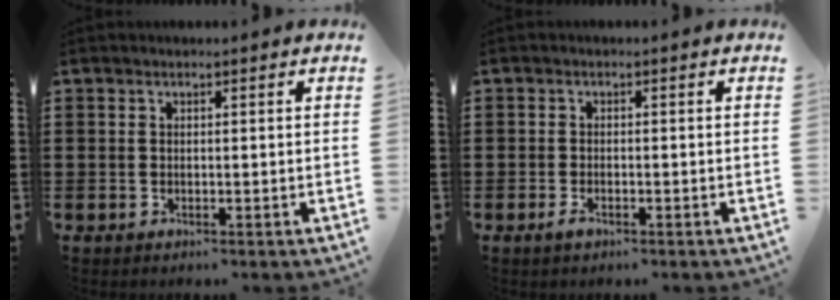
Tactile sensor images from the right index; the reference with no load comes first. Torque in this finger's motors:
{"motor_torque": [-0.73, 1.41, -0.08, -0.03]}